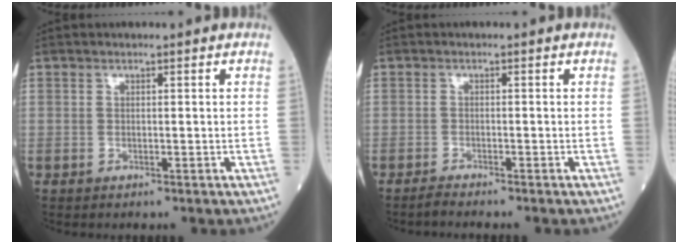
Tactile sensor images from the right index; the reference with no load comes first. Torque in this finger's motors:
{"motor_torque": [-0.07, -0.05, 0.00, -0.01]}